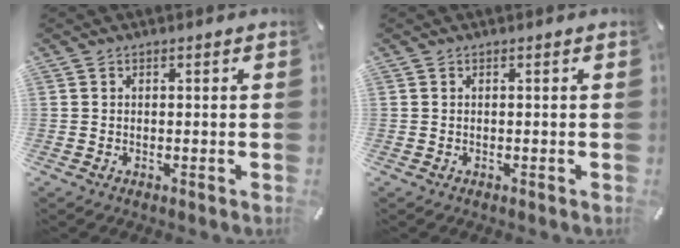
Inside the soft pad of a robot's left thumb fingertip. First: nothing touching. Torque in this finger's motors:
{"motor_torque": [-0.17, -0.16, 0.04, -0.04, 0.00]}